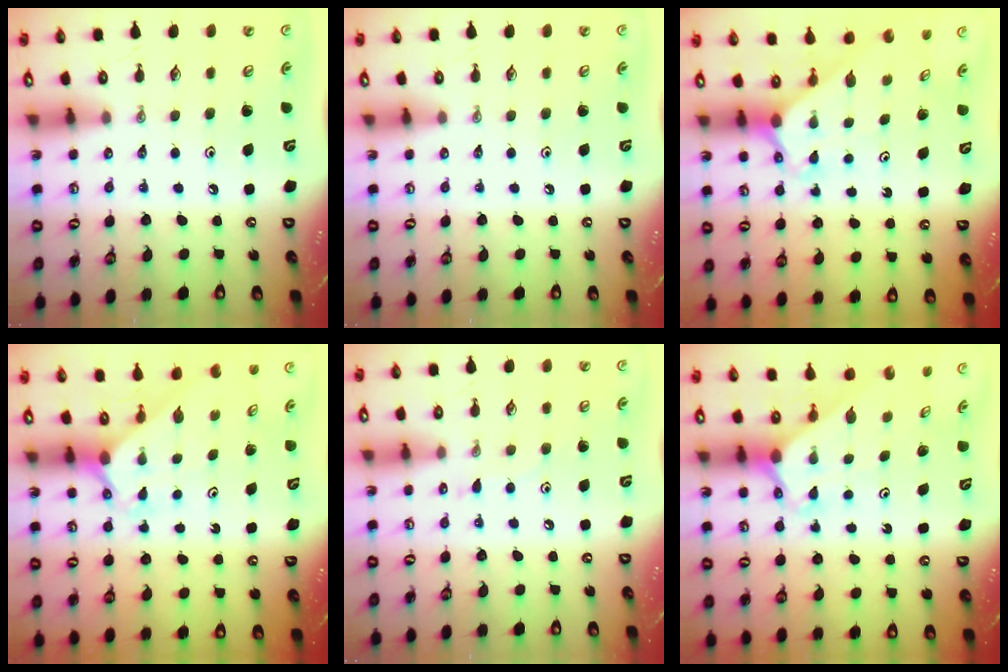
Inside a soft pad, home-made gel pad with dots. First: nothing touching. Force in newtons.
{"total": 0.0}
{"total": 2.4, "press": 2.4, "slide": 0.2}
{"total": 1.8, "press": 1.8, "slide": 0.2}
{"total": 4.7, "press": 4.7, "slide": 0.5}
{"total": 2.3, "press": 2.3, "slide": 0.2}